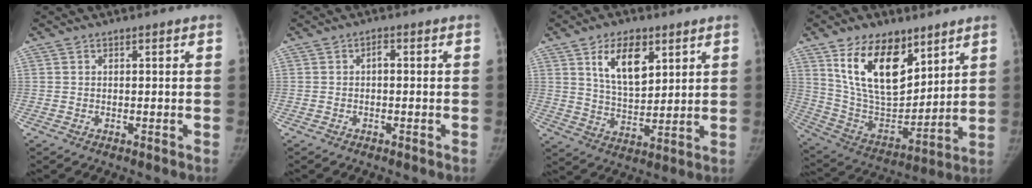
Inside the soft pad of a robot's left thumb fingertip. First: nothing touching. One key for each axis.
{"total": 1.3, "fx": -0.1, "fy": 0.7, "fz": 1.1, "tx": -0.013, "ty": 0.005, "tz": -0.006}
{"total": 11.2, "fx": 5.3, "fy": 5.9, "fz": 8.0, "tx": -0.113, "ty": -0.030, "tz": 0.098}
{"total": 19.9, "fx": 10.6, "fy": 10.7, "fz": 13.0, "tx": -0.182, "ty": -0.058, "tz": 0.207}